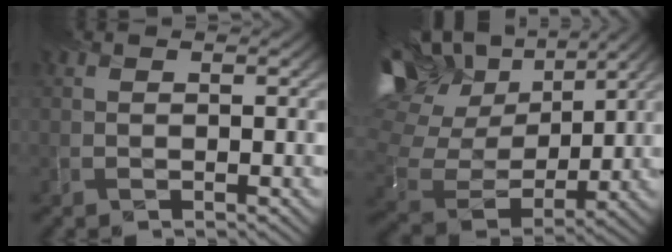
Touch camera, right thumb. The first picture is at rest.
{"total": 16.2, "force": [8.9, 9.7, 9.5], "torque": [-0.241, 0.033, 0.160]}